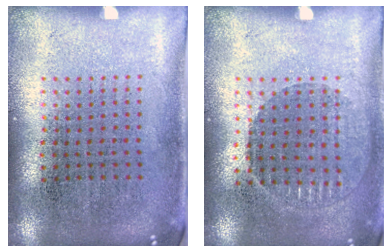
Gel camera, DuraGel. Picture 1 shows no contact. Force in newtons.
{"total": 1.0, "press": 0.9, "slide": 0.4}